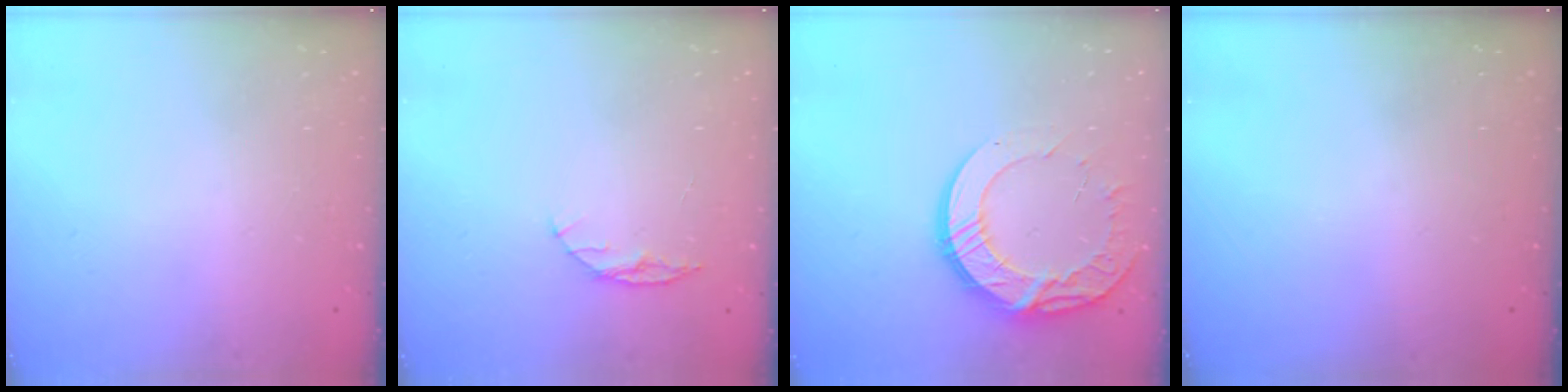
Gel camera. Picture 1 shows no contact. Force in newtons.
{"total": 5.6, "press": 5.5, "slide": 0.6}
{"total": 15.4, "press": 15.3, "slide": 1.6}
{"total": 0.0}